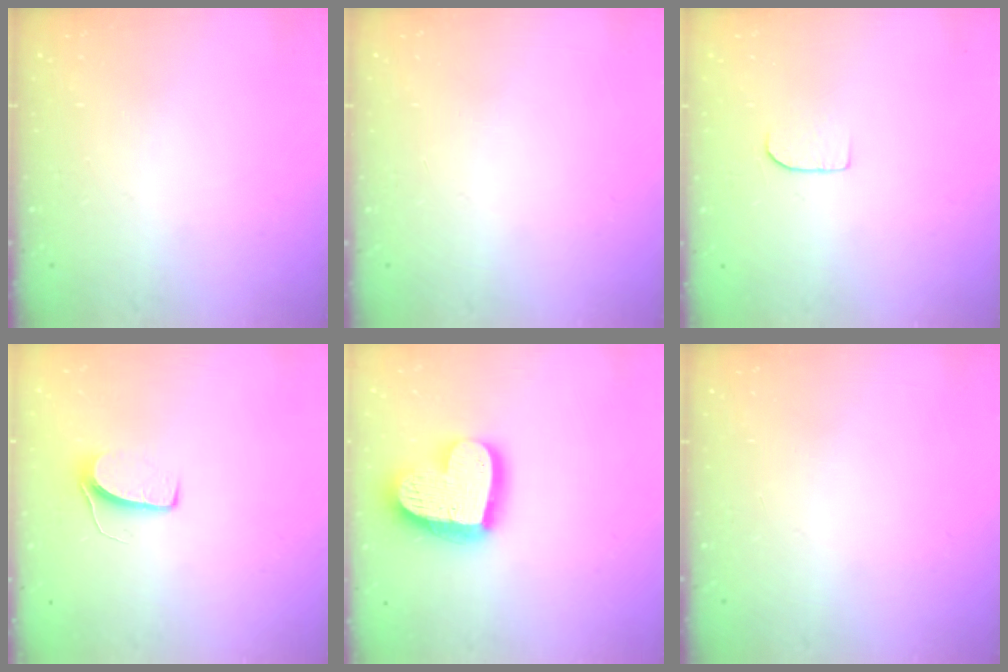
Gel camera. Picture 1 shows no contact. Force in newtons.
{"total": 0.0}
{"total": 5.0, "press": 5.0, "slide": 0.5}
{"total": 6.8, "press": 6.7, "slide": 0.5}
{"total": 19.9, "press": 19.9, "slide": 1.6}
{"total": 0.0}